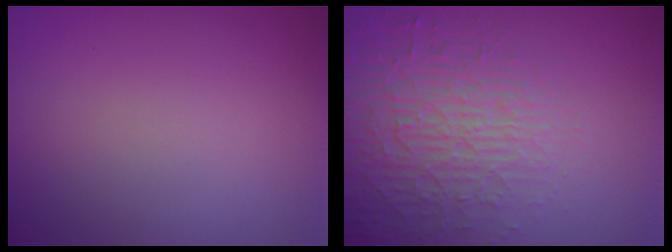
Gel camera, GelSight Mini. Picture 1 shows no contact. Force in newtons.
{"total": 4.4, "press": 4.3, "slide": 1.2}